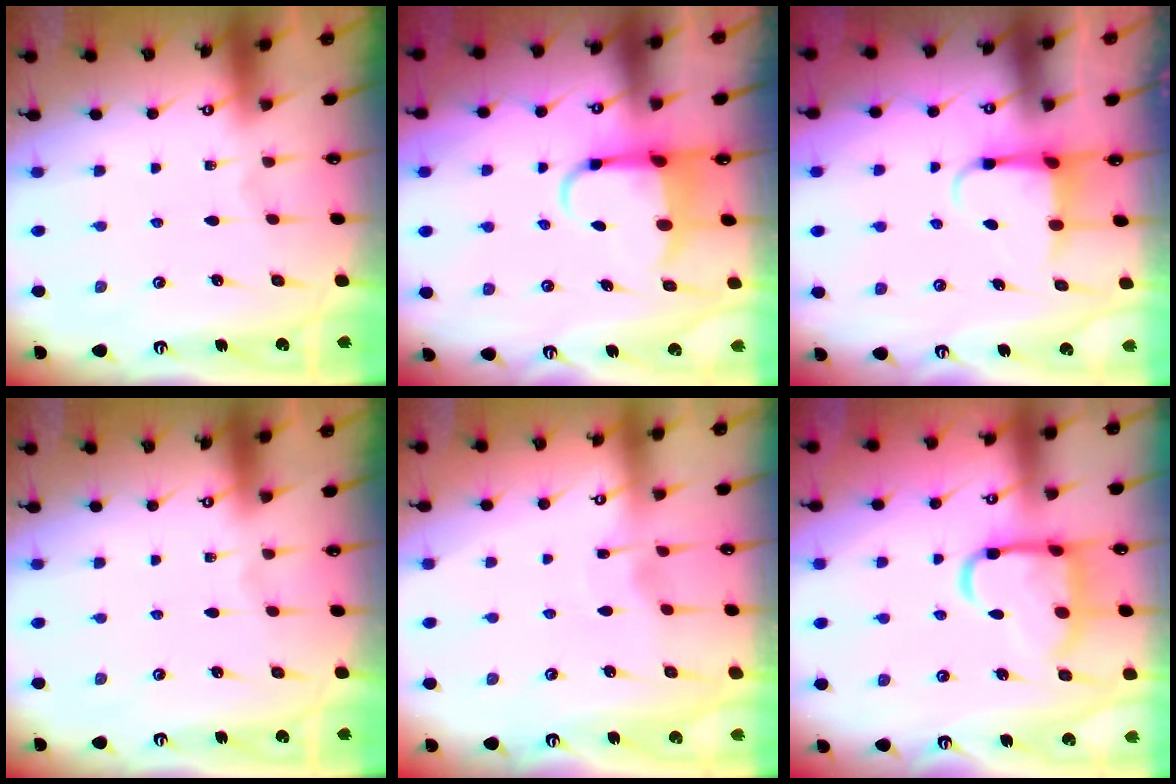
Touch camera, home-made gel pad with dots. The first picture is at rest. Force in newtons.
{"total": 5.7, "press": 5.5, "slide": 1.5}
{"total": 4.0, "press": 4.0, "slide": 0.4}
{"total": 0.0}
{"total": 3.6, "press": 3.5, "slide": 0.4}
{"total": 14.1, "press": 14.1, "slide": 1.6}